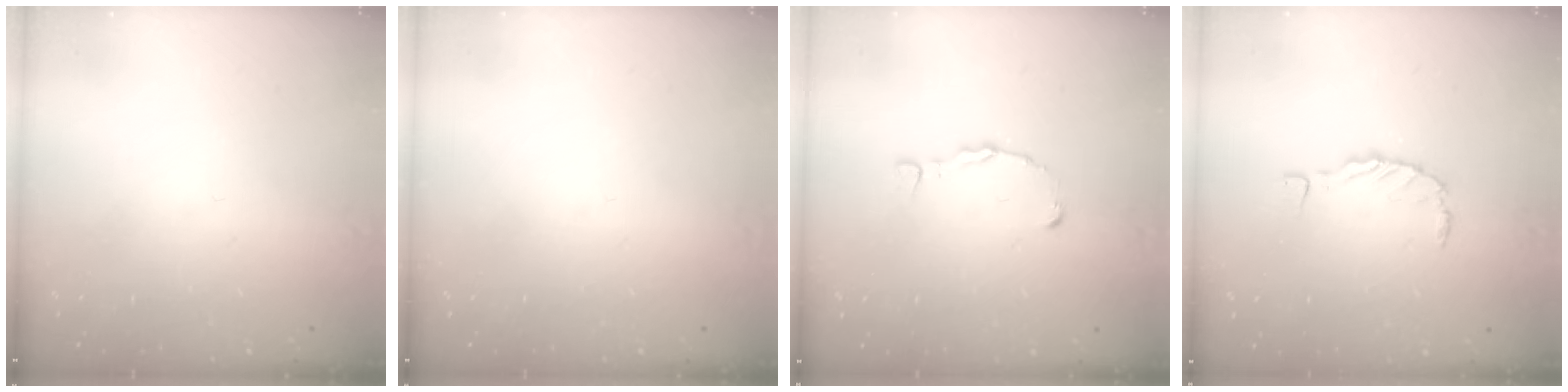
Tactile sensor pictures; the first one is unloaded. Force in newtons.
{"total": 0.0}
{"total": 1.2, "press": 1.2, "slide": 0.1}
{"total": 0.0}